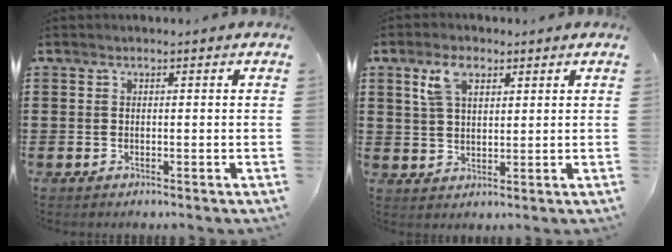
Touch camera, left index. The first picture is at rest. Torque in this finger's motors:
{"motor_torque": [1.12, 1.02, 0.31, 0.03]}